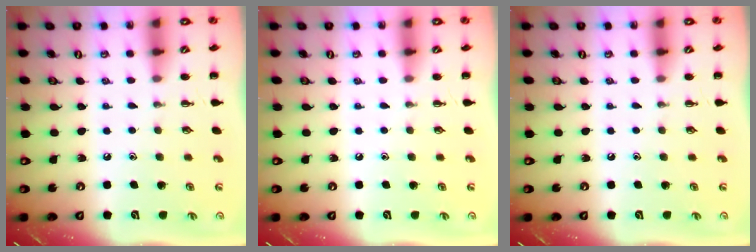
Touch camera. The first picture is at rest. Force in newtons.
{"total": 0.0}
{"total": 0.0}